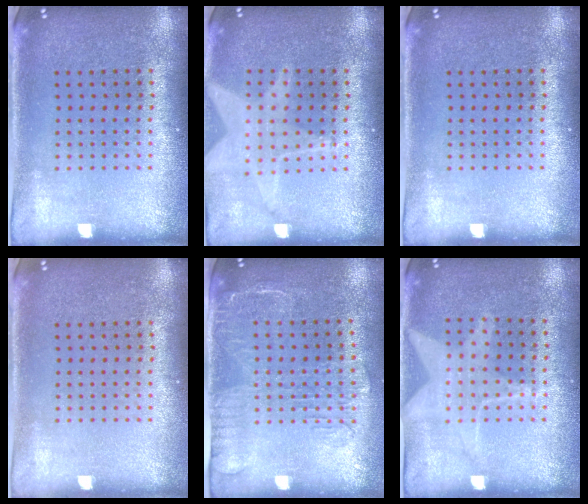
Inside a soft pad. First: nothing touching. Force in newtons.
{"total": 1.3, "press": 1.3, "slide": 0.1}
{"total": 0.0}
{"total": 0.0}
{"total": 1.8, "press": 1.5, "slide": 0.9}
{"total": 1.2, "press": 1.2, "slide": 0.1}